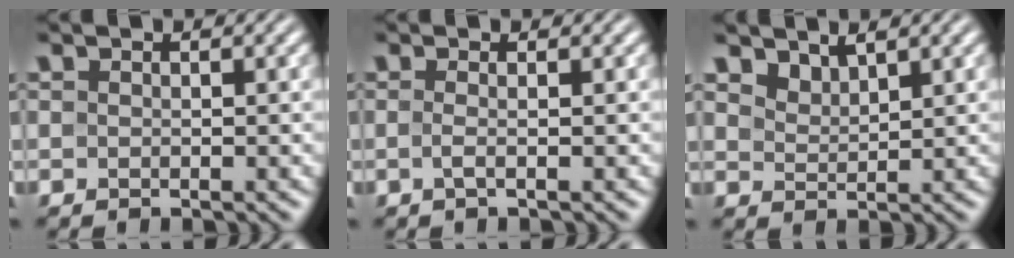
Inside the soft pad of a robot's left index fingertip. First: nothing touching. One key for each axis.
{"total": 1.0, "fx": -0.4, "fy": 0.1, "fz": 0.9, "tx": -0.022, "ty": -0.005, "tz": -0.007}
{"total": 1.9, "fx": 1.6, "fy": 0.6, "fz": 0.6, "tx": -0.021, "ty": -0.004, "tz": 0.035}